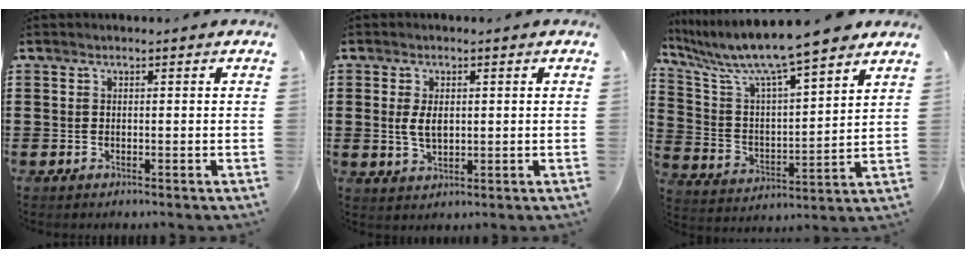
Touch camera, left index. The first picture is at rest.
{"total": 3.7, "force": [0.4, 2.0, 3.1], "torque": [-0.071, 0.006, 0.004]}
{"total": 9.3, "force": [8.3, 0.0, 4.2], "torque": [-0.119, -0.058, 0.136]}